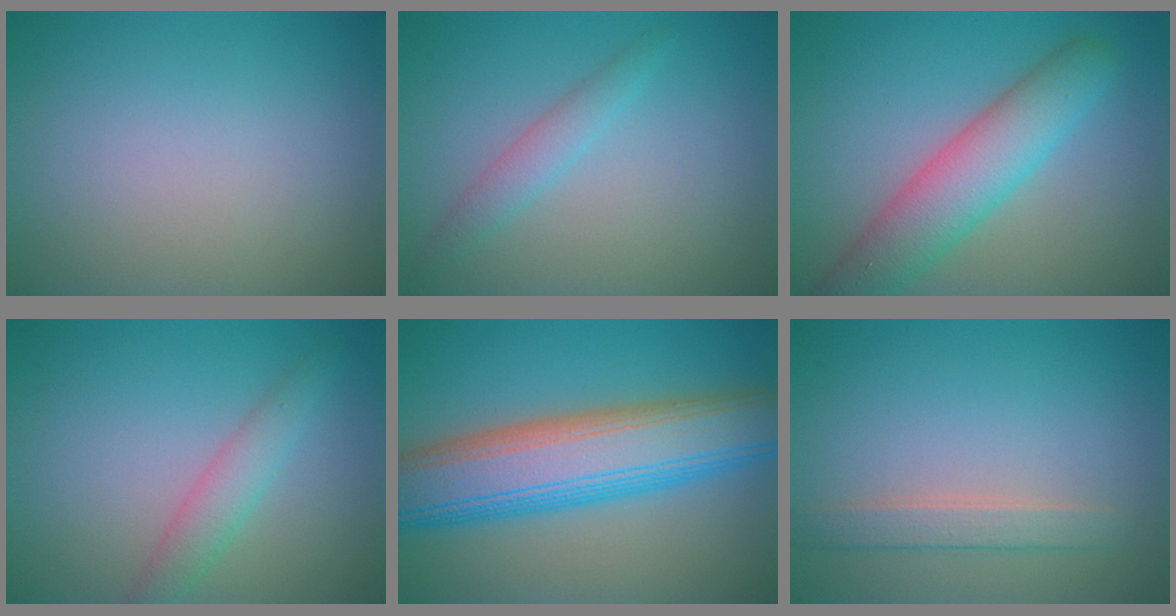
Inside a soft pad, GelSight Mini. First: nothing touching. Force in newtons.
{"total": 1.8, "press": 1.8, "slide": 0.0}
{"total": 6.2, "press": 6.2, "slide": 0.3}
{"total": 2.5, "press": 2.5, "slide": 0.1}
{"total": 10.6, "press": 10.6, "slide": 0.1}
{"total": 2.0, "press": 2.0, "slide": 0.2}